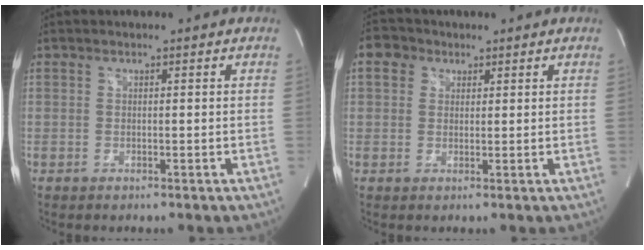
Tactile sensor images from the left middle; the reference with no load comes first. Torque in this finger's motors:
{"motor_torque": [0.42, -0.30, 0.33, 0.03]}